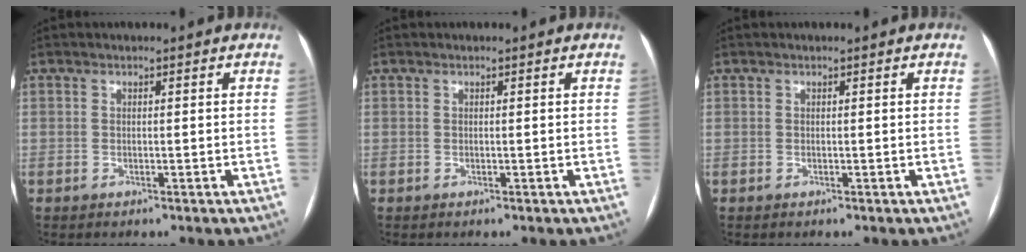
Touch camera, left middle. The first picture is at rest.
{"total": 0.0}
{"total": 0.0}